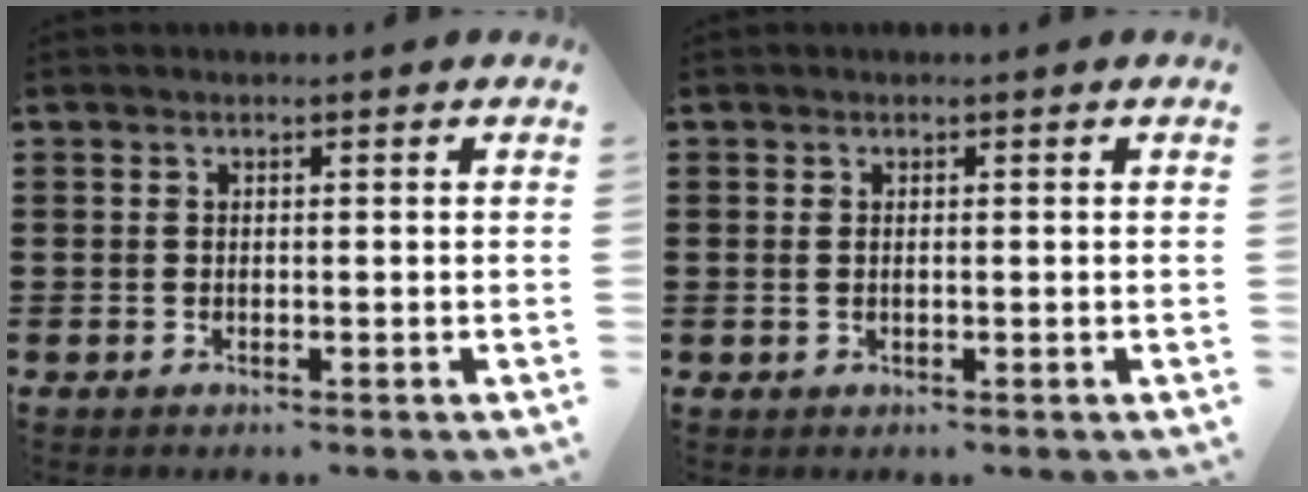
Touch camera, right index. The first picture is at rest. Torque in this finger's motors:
{"motor_torque": [0.11, 0.27, -0.02, -0.01]}